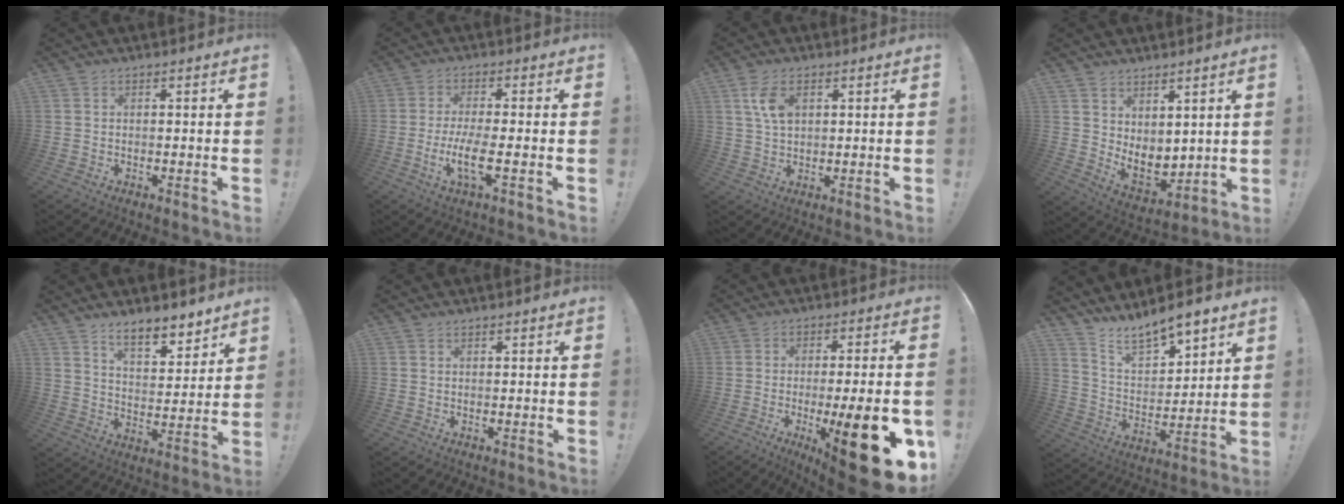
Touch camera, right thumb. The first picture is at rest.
{"total": 8.7, "force": [-2.1, 1.5, 8.3], "torque": [-0.174, -0.014, -0.043]}
{"total": 6.8, "force": [2.5, 3.7, 5.1], "torque": [-0.095, -0.005, 0.044]}
{"total": 7.2, "force": [3.1, 5.3, 3.8], "torque": [-0.041, -0.040, 0.071]}
{"total": 9.7, "force": [8.0, 3.2, 4.4], "torque": [-0.062, -0.060, 0.146]}
{"total": 0.6, "force": [0.5, 0.2, 0.1], "torque": [-0.002, 0.000, 0.011]}
{"total": 20.2, "force": [-6.3, 4.1, 18.8], "torque": [-0.250, 0.019, -0.083]}
{"total": 10.4, "force": [9.6, 3.0, 2.9], "torque": [-0.062, -0.078, 0.178]}